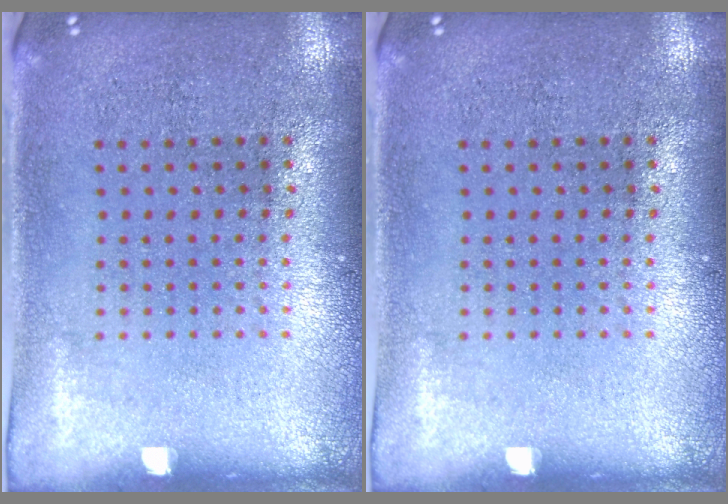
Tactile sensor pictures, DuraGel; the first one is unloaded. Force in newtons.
{"total": 0.0}